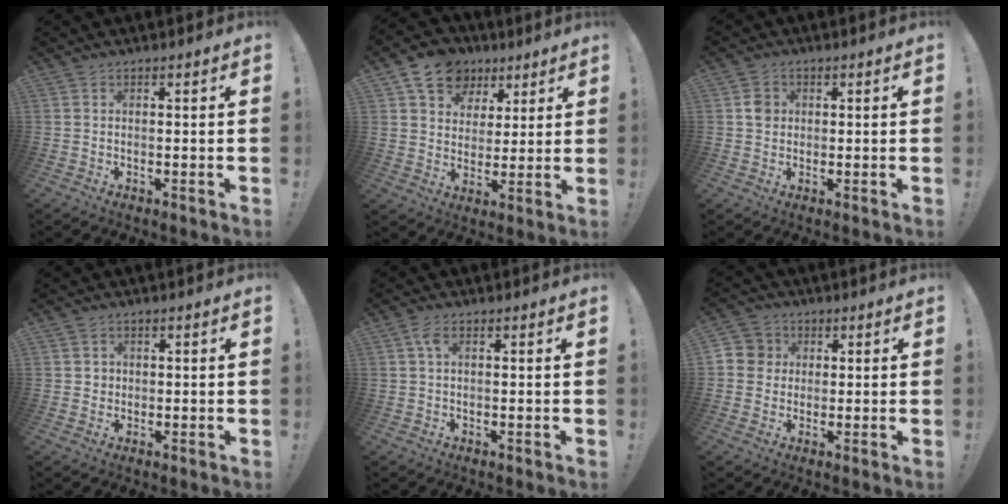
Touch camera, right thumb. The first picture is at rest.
{"total": 11.8, "force": [6.4, 9.1, 3.9], "torque": [-0.055, -0.039, 0.126]}
{"total": 3.2, "force": [0.4, 3.0, 1.2], "torque": [-0.006, -0.001, 0.004]}
{"total": 2.0, "force": [0.4, 2.0, 0.4], "torque": [-0.001, -0.001, 0.006]}
{"total": 2.9, "force": [0.7, 1.2, 2.6], "torque": [-0.048, 0.003, 0.010]}
{"total": 5.6, "force": [0.6, 5.4, 1.3], "torque": [-0.019, 0.001, 0.013]}